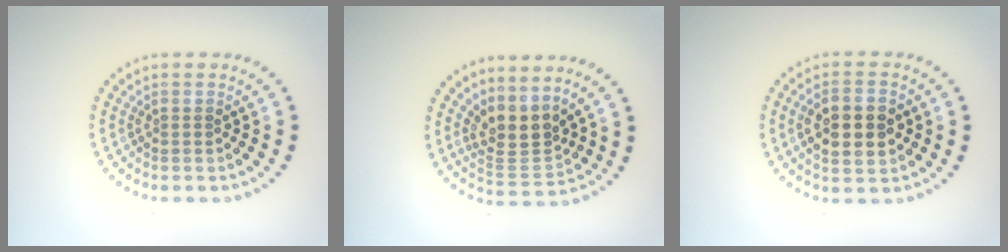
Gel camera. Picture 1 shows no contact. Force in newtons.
{"total": 3.4, "press": 2.7, "slide": 2.0}
{"total": 4.5, "press": 4.5, "slide": 0.2}